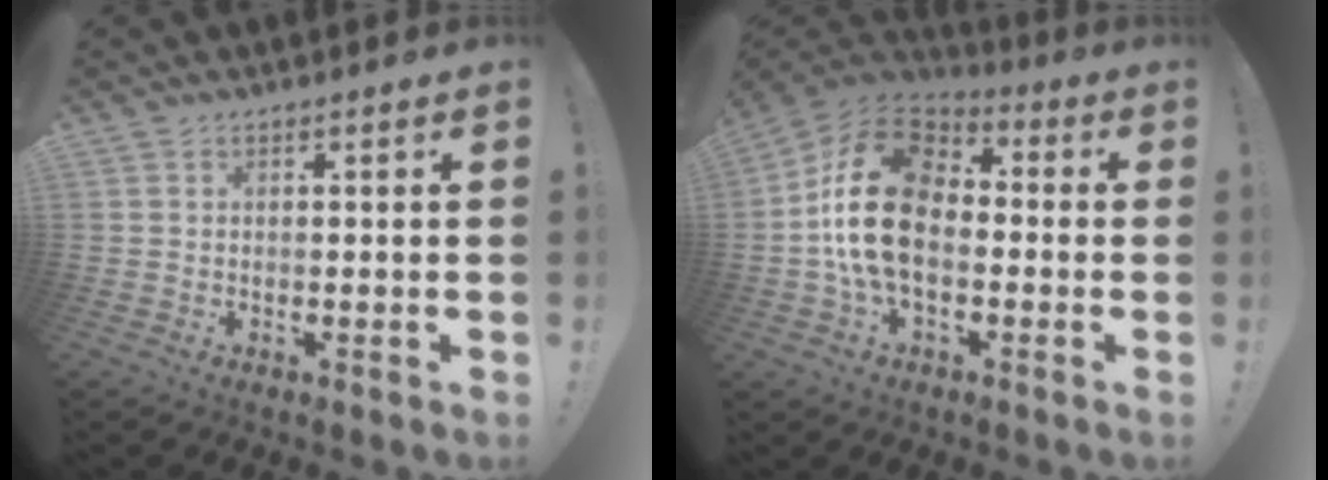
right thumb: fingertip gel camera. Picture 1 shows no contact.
{"total": 20.5, "force": [-0.8, 13.1, 15.7], "torque": [-0.297, 0.035, -0.007]}